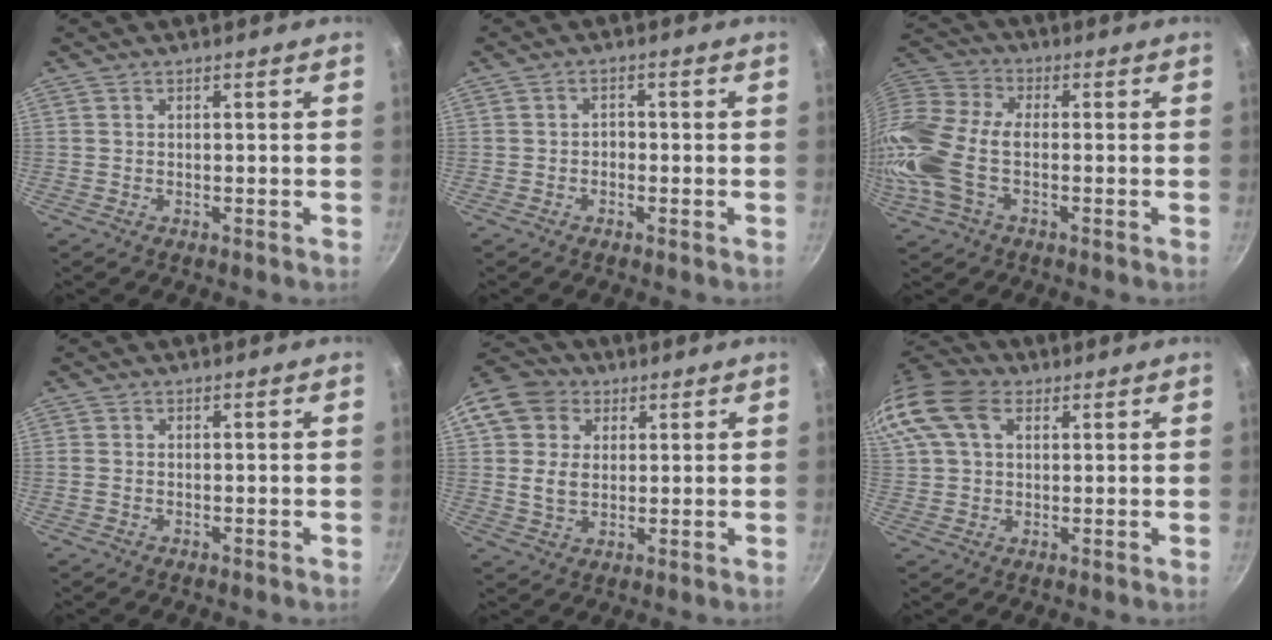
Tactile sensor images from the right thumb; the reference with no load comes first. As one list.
[{"total": 1.6, "force": [-0.7, 1.2, 0.8], "torque": [-0.006, 0.009, -0.014]}, {"total": 16.3, "force": [-3.3, 9.4, 12.9], "torque": [-0.277, 0.023, -0.084]}, {"total": 1.0, "force": [-0.2, 0.8, 0.6], "torque": [-0.012, 0.001, -0.006]}, {"total": 11.8, "force": [3.6, 9.5, 6.1], "torque": [-0.099, 0.005, 0.054]}, {"total": 16.5, "force": [6.2, 11.3, 10.2], "torque": [-0.233, 0.033, 0.107]}]